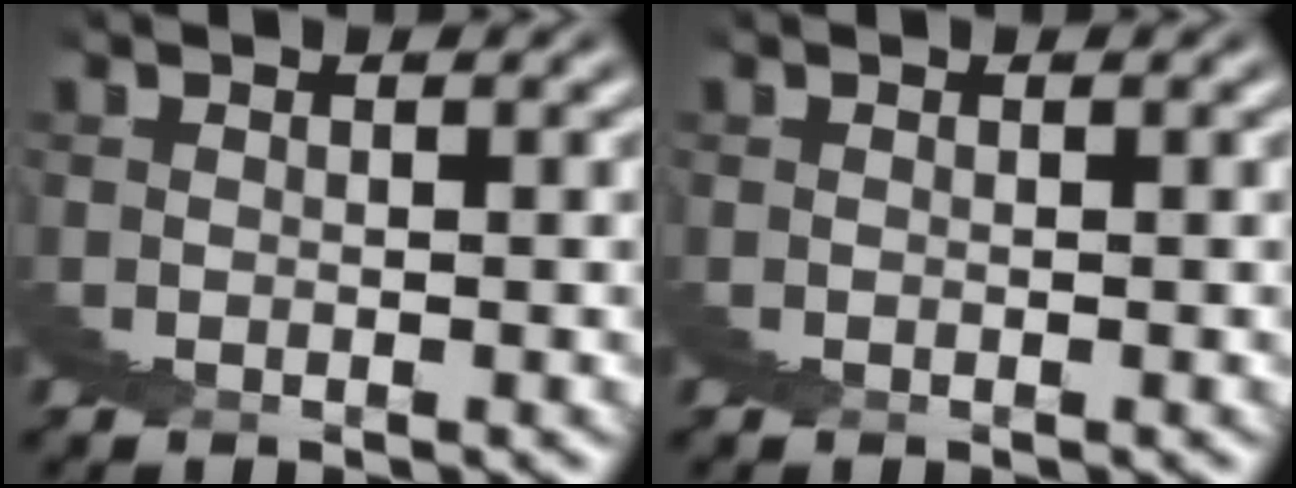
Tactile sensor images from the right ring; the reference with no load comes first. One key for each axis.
{"total": 0.0}